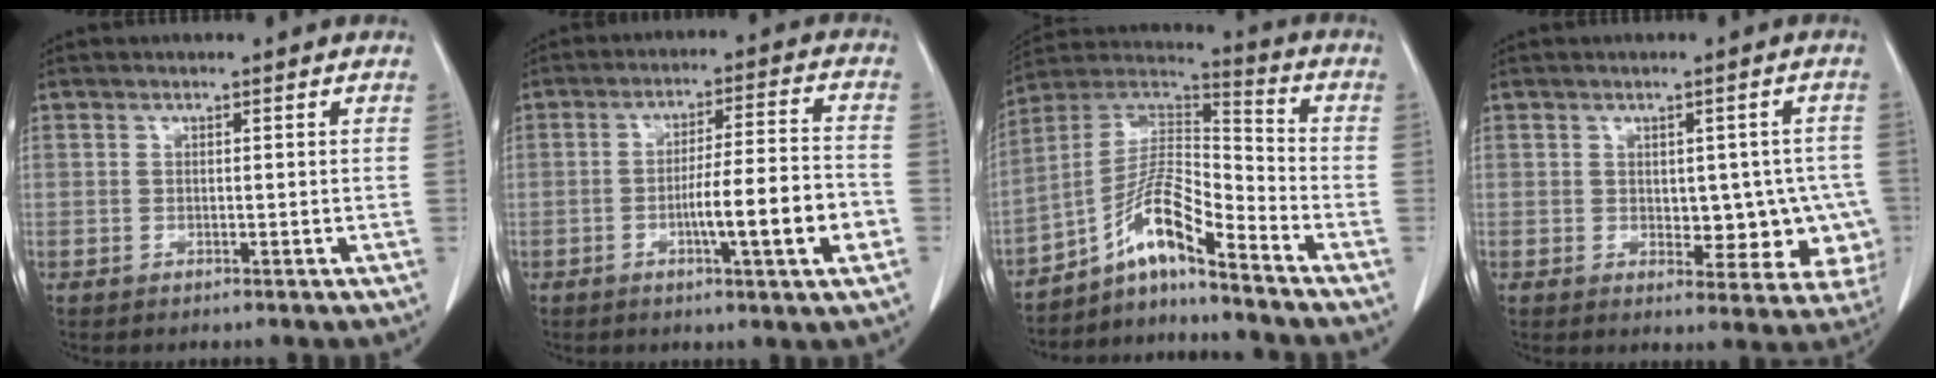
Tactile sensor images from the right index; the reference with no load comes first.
{"total": 11.0, "force": [-3.6, 0.3, 10.3], "torque": [-0.162, 0.001, -0.057]}
{"total": 10.7, "force": [-7.2, 1.0, 7.9], "torque": [-0.154, 0.024, -0.130]}
{"total": 9.1, "force": [-1.1, 5.1, 7.5], "torque": [-0.069, 0.013, -0.002]}